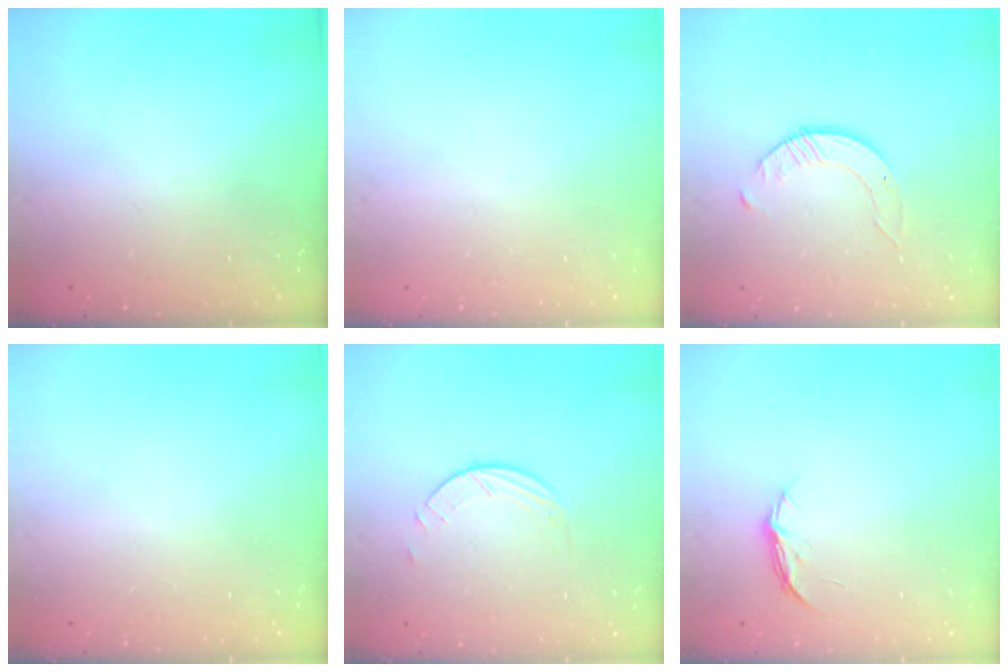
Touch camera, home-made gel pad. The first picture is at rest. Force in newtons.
{"total": 0.0}
{"total": 3.7, "press": 3.7, "slide": 0.4}
{"total": 0.0}
{"total": 1.7, "press": 1.7, "slide": 0.2}
{"total": 4.5, "press": 4.5, "slide": 0.5}